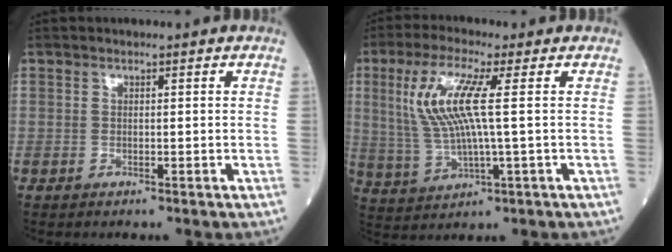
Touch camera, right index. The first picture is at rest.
{"total": 9.7, "force": [2.0, 0.7, 9.5], "torque": [-0.220, 0.008, 0.040]}